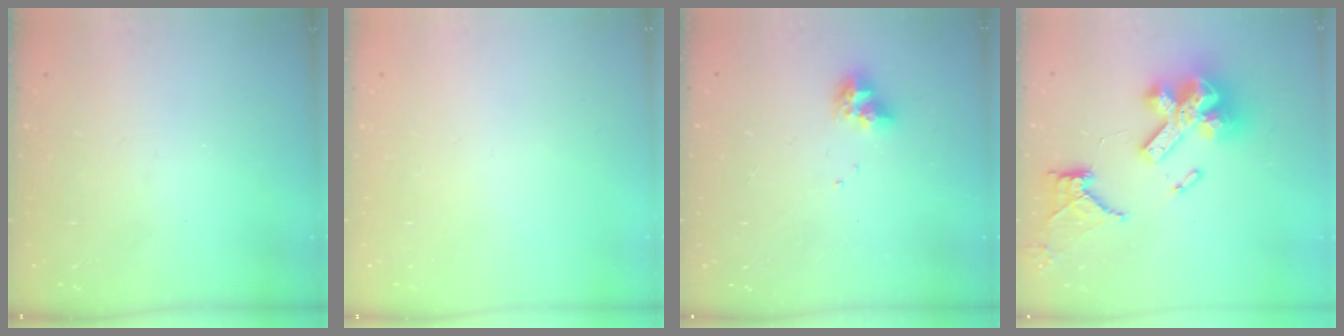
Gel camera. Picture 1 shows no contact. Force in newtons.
{"total": 0.0}
{"total": 8.3, "press": 8.3, "slide": 1.1}
{"total": 19.6, "press": 18.8, "slide": 5.5}